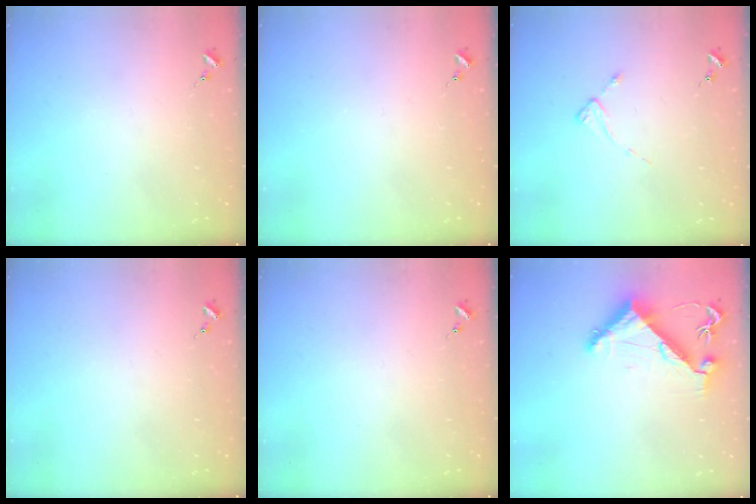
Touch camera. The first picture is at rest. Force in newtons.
{"total": 0.0}
{"total": 2.0, "press": 2.0, "slide": 0.3}
{"total": 0.0}
{"total": 0.0}
{"total": 7.1, "press": 7.1, "slide": 1.1}